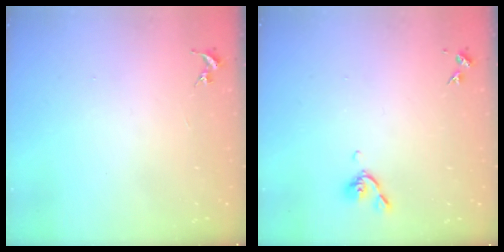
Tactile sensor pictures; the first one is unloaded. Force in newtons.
{"total": 5.6, "press": 5.5, "slide": 1.0}